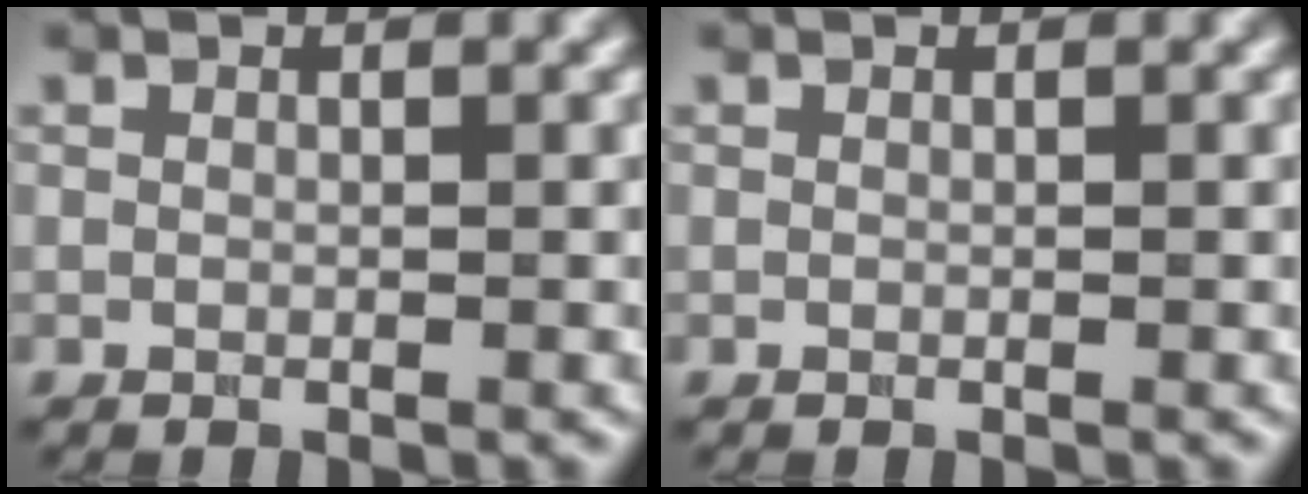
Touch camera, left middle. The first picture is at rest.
{"total": 0.0}